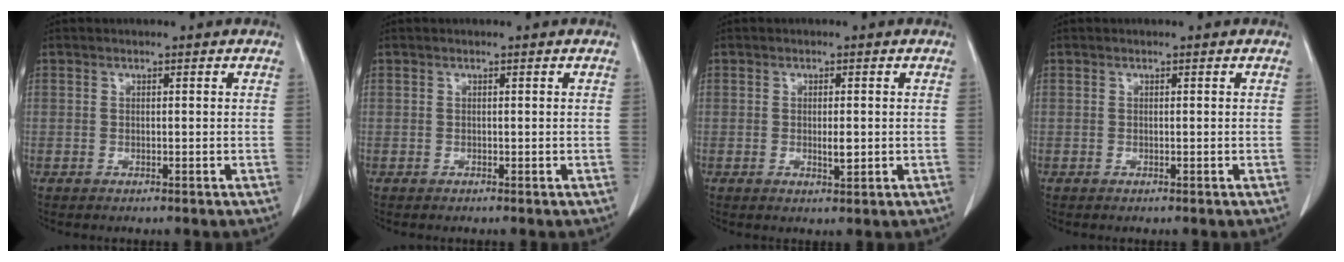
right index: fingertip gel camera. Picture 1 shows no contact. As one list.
[{"total": 0.0}, {"total": 2.2, "force": [-0.2, 0.6, 2.2], "torque": [-0.037, -0.003, -0.002]}, {"total": 0.0}]